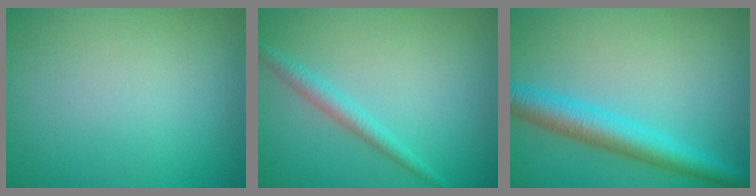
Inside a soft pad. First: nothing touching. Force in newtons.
{"total": 1.9, "press": 1.9, "slide": 0.1}
{"total": 4.8, "press": 4.8, "slide": 0.2}